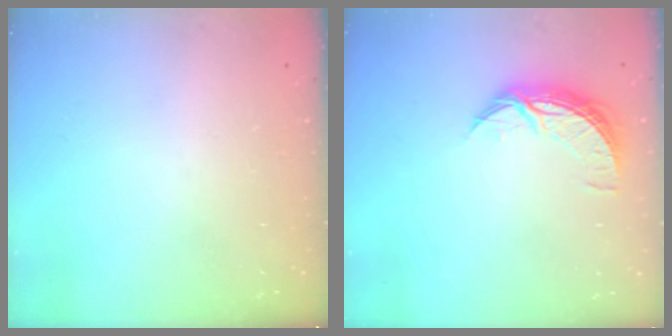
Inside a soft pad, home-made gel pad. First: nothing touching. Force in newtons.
{"total": 8.2, "press": 8.2, "slide": 0.4}